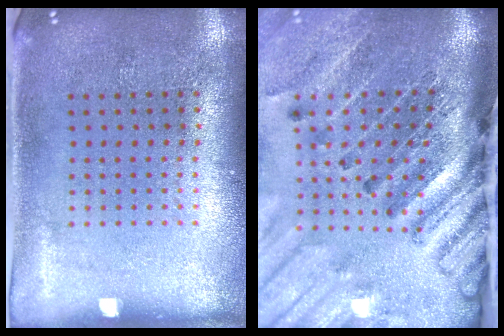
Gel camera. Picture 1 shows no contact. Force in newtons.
{"total": 4.3, "press": 3.2, "slide": 2.8}